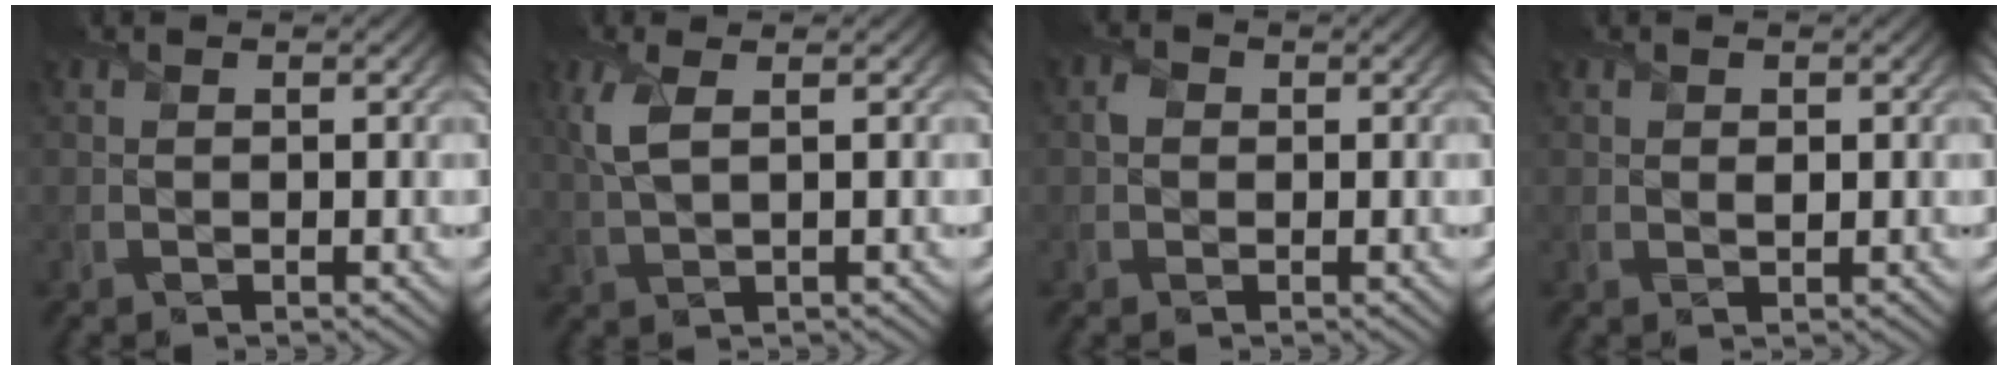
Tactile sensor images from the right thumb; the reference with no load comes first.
{"total": 3.8, "force": [1.3, 1.2, 3.4], "torque": [-0.093, 0.008, 0.026]}
{"total": 1.4, "force": [-0.1, 1.3, 0.4], "torque": [-0.008, -0.001, -0.009]}
{"total": 0.9, "force": [0.2, 0.7, 0.5], "torque": [-0.009, -0.006, 0.003]}